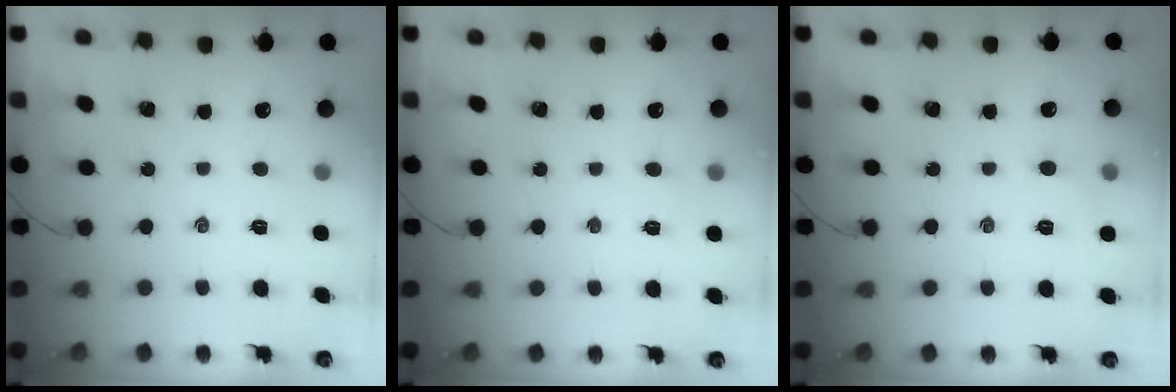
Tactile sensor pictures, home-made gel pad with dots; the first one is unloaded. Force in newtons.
{"total": 1.5, "press": 1.4, "slide": 0.6}
{"total": 4.4, "press": 4.2, "slide": 1.4}